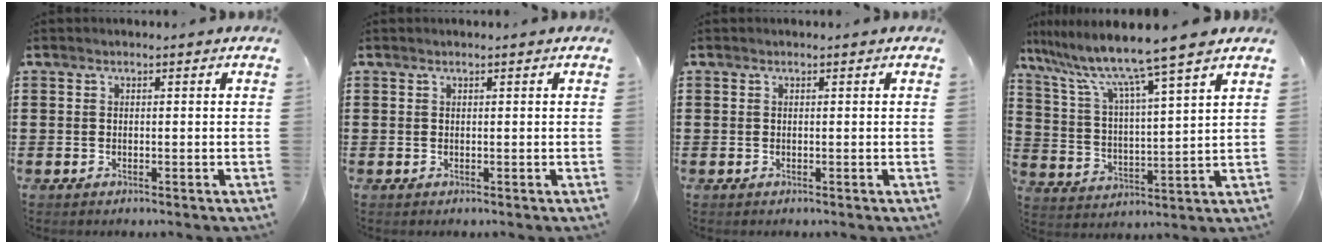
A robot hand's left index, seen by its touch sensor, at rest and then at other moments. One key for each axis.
{"total": 0.0}
{"total": 0.0}
{"total": 9.0, "fx": 7.6, "fy": -1.2, "fz": 4.7, "tx": -0.120, "ty": -0.049, "tz": 0.120}